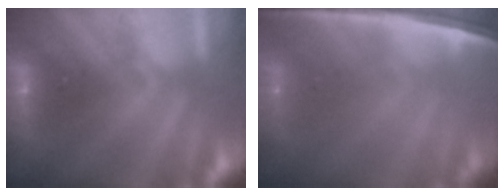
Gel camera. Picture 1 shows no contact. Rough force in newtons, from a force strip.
{"total": 5.8}